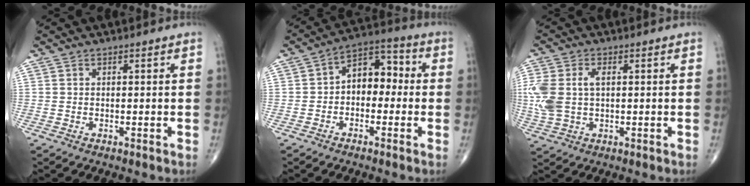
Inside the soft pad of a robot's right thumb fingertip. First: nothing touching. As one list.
[{"total": 8.6, "force": [-0.5, 5.8, 6.3], "torque": [-0.066, 0.034, -0.028]}, {"total": 9.7, "force": [0.9, 6.1, 7.5], "torque": [-0.193, 0.013, 0.026]}]